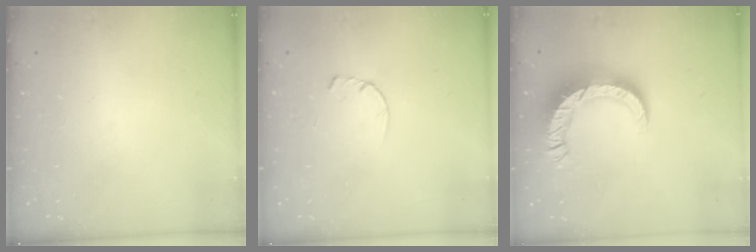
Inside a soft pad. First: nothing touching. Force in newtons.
{"total": 3.3, "press": 3.3, "slide": 0.3}
{"total": 12.7, "press": 12.7, "slide": 1.2}